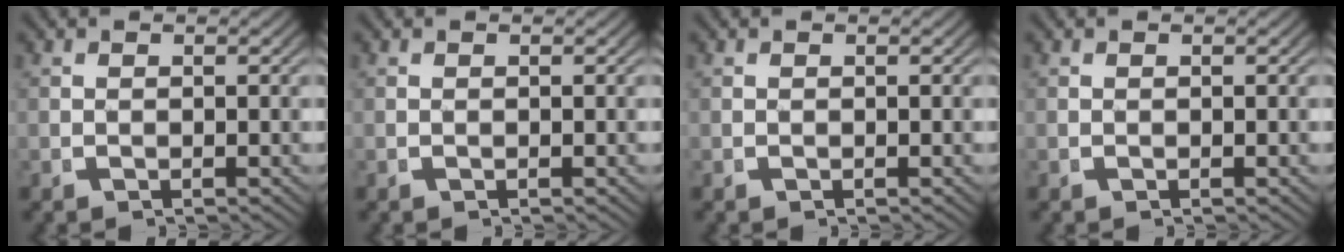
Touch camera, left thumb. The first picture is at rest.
{"total": 0.0}
{"total": 0.0}
{"total": 0.0}